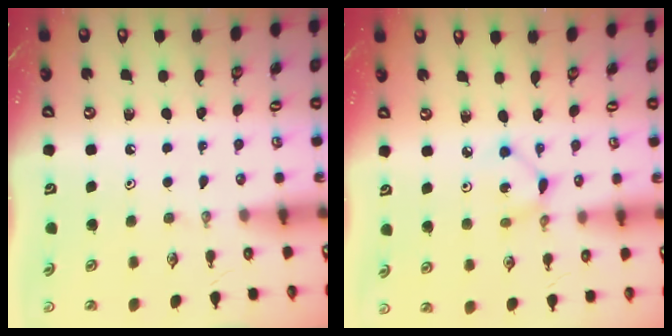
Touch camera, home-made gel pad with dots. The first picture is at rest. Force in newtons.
{"total": 2.1, "press": 2.1, "slide": 0.1}